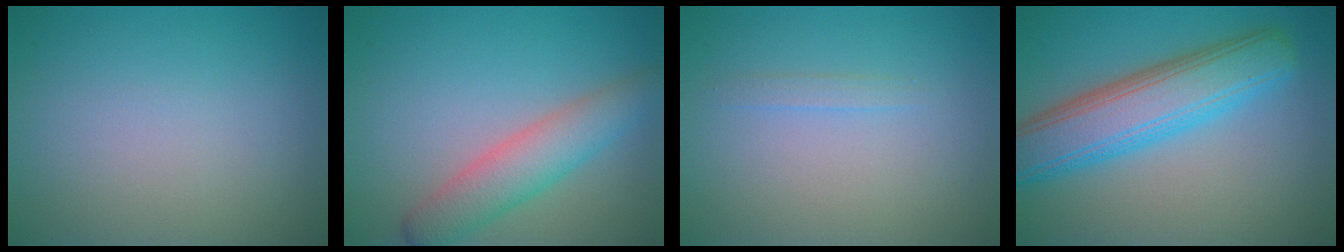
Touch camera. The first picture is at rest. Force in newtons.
{"total": 4.4, "press": 4.4, "slide": 0.4}
{"total": 0.8, "press": 0.8, "slide": 0.0}
{"total": 7.7, "press": 7.7, "slide": 0.4}